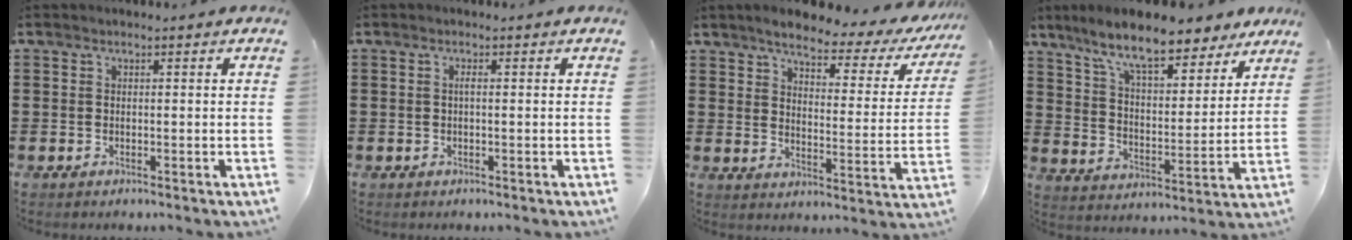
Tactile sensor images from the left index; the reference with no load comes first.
{"total": 0.8, "force": [-0.1, 0.1, 0.8], "torque": [-0.016, -0.003, -0.001]}
{"total": 5.3, "force": [4.4, 1.1, 2.8], "torque": [-0.070, -0.028, 0.067]}
{"total": 10.6, "force": [8.9, 2.0, 5.4], "torque": [-0.129, -0.038, 0.154]}